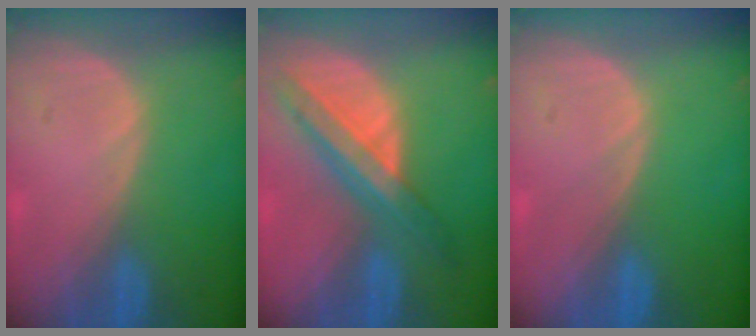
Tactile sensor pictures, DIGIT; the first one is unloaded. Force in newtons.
{"total": 8.3, "press": 7.1, "slide": 4.4}
{"total": 0.0}